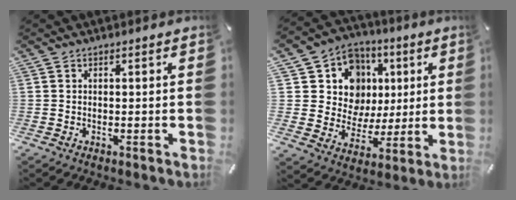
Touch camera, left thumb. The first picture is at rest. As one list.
[{"total": 13.8, "force": [3.5, 12.8, 4.1], "torque": [-0.059, -0.025, 0.078]}]